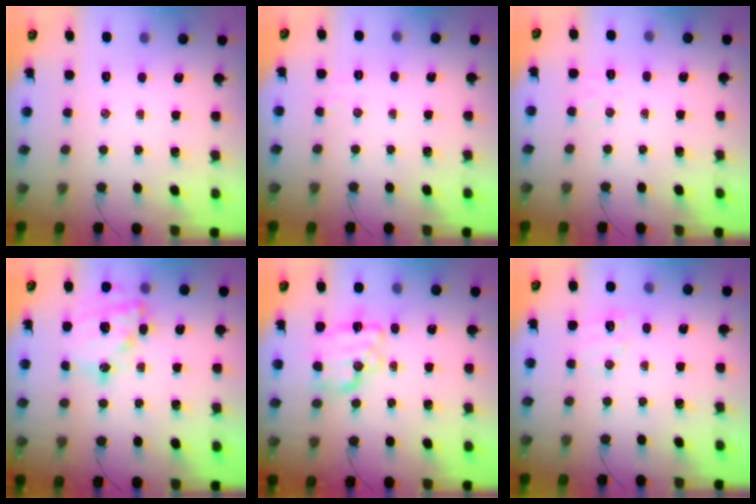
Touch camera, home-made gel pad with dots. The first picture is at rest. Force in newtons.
{"total": 2.5, "press": 2.4, "slide": 0.7}
{"total": 3.7, "press": 3.6, "slide": 0.9}
{"total": 18.0, "press": 17.6, "slide": 3.9}
{"total": 11.1, "press": 11.1, "slide": 0.4}
{"total": 7.1, "press": 7.0, "slide": 1.1}